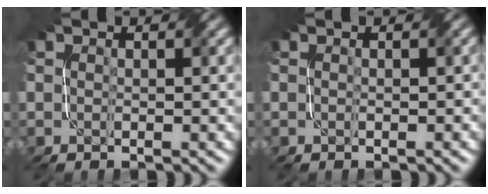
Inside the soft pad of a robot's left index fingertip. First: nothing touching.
{"total": 0.0}